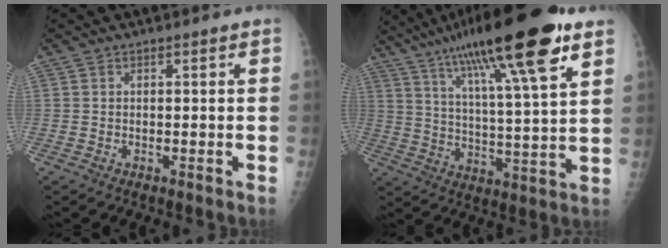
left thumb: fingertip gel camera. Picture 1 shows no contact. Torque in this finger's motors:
{"motor_torque": [1.00, -0.03, 1.83, -0.94, 0.50]}